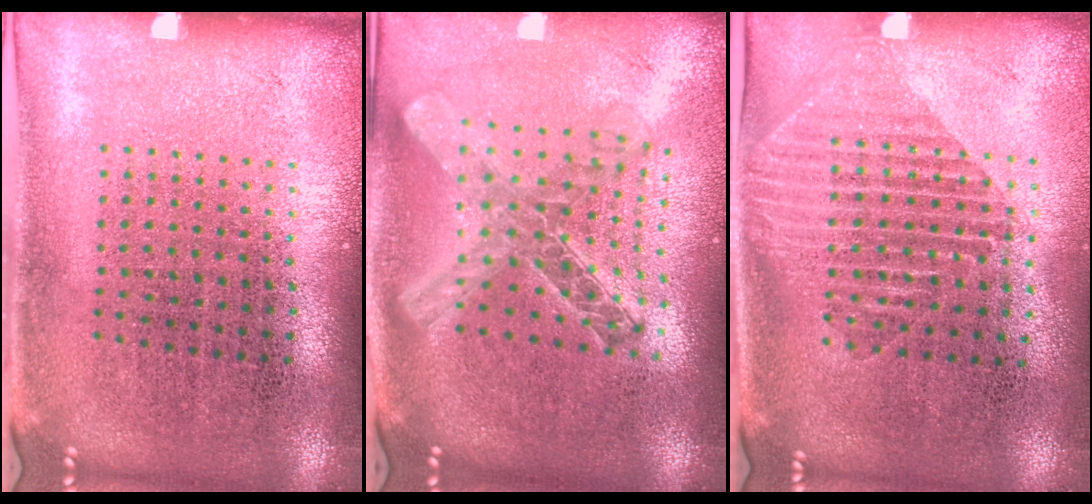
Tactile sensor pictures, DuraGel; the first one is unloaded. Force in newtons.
{"total": 2.1, "press": 1.8, "slide": 1.2}
{"total": 1.6, "press": 1.3, "slide": 0.8}